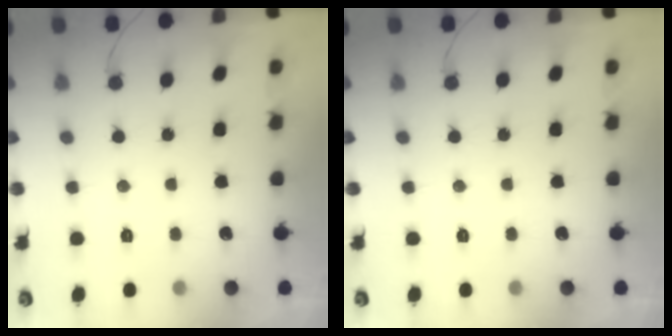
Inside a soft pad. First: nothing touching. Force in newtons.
{"total": 0.0}